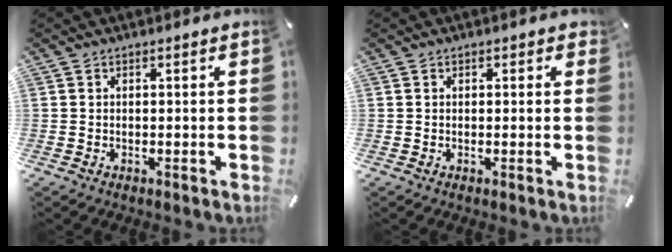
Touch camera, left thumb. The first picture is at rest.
{"total": 0.7, "force": [0.3, 0.6, 0.3], "torque": [0.002, 0.002, 0.003]}